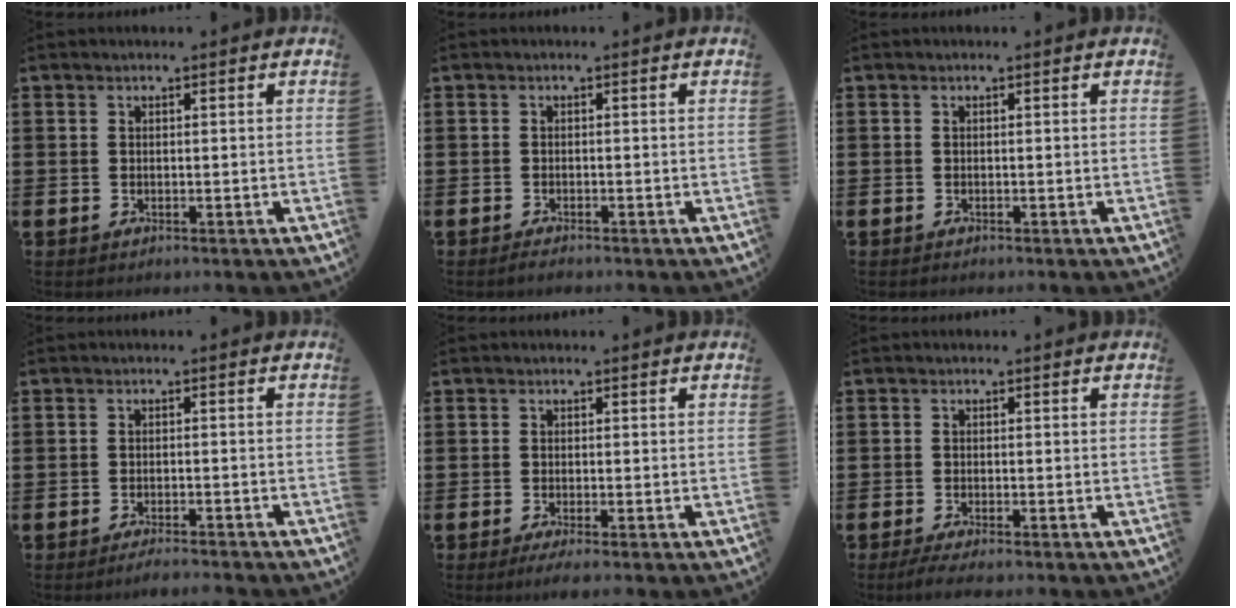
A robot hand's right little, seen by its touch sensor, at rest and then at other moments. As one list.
[{"total": 0.7, "force": [-0.6, 0.1, 0.4], "torque": [-0.009, -0.004, -0.011]}, {"total": 0.0}, {"total": 1.5, "force": [-1.4, -0.1, 0.5], "torque": [-0.008, 0.000, -0.027]}, {"total": 1.2, "force": [-0.6, 0.1, 1.0], "torque": [-0.016, -0.003, -0.011]}, {"total": 1.5, "force": [-1.0, 0.1, 1.1], "torque": [-0.017, -0.001, -0.018]}]